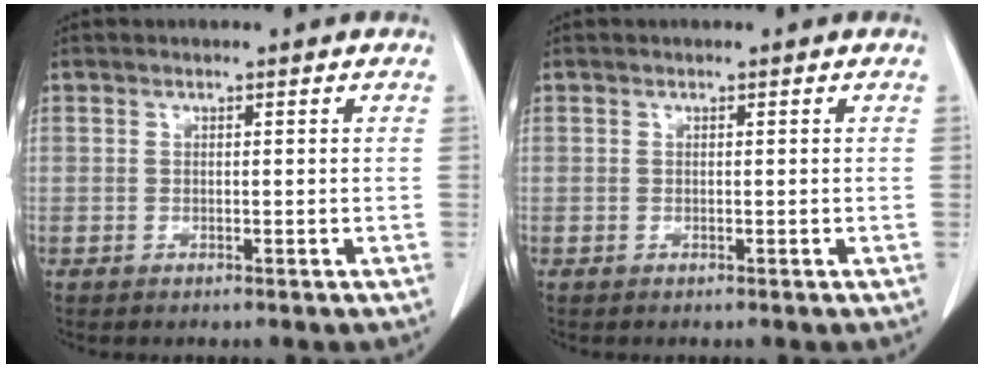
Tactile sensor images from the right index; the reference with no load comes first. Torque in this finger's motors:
{"motor_torque": [0.00, 0.00, 0.00, 0.00]}